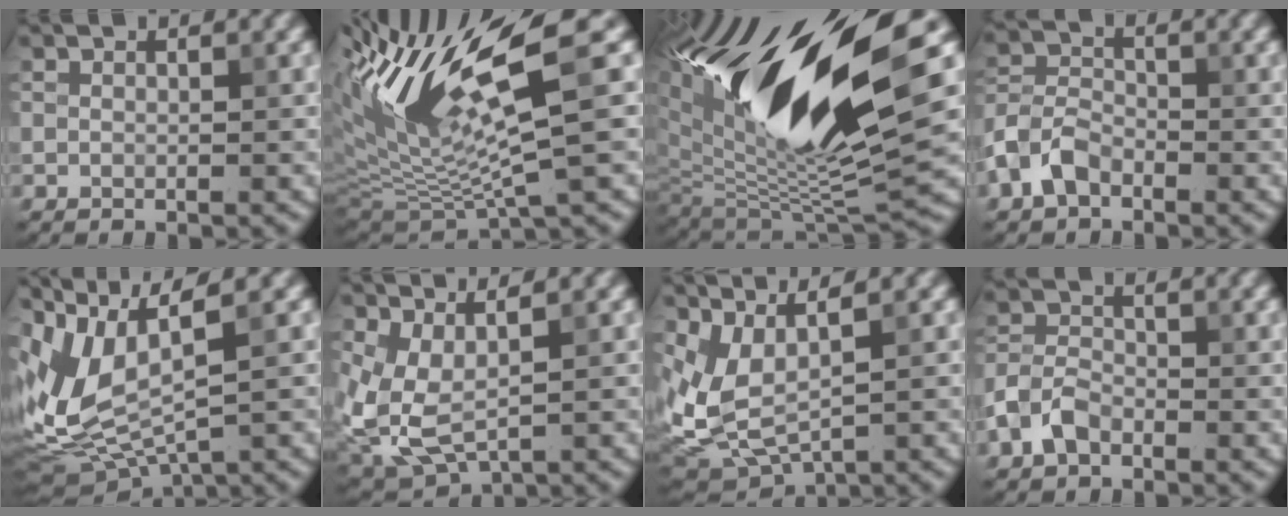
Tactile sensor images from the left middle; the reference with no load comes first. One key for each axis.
{"total": 11.0, "fx": 3.7, "fy": 2.7, "fz": 10.0, "tx": -0.188, "ty": 0.000, "tz": 0.077}
{"total": 16.3, "fx": 6.2, "fy": 6.1, "fz": 13.8, "tx": -0.256, "ty": 0.007, "tz": 0.103}
{"total": 3.6, "fx": -2.2, "fy": 2.1, "fz": 1.9, "tx": -0.038, "ty": 0.006, "tz": -0.054}
{"total": 8.0, "fx": 1.5, "fy": 3.4, "fz": 7.0, "tx": -0.165, "ty": -0.007, "tz": 0.042}
{"total": 4.2, "fx": 0.8, "fy": 1.8, "fz": 3.7, "tx": -0.095, "ty": -0.016, "tz": 0.023}
{"total": 4.8, "fx": 2.0, "fy": 2.0, "fz": 3.9, "tx": -0.102, "ty": -0.008, "tz": 0.051}
{"total": 3.0, "fx": -1.9, "fy": 1.8, "fz": 1.6, "tx": -0.033, "ty": 0.006, "tz": -0.047}